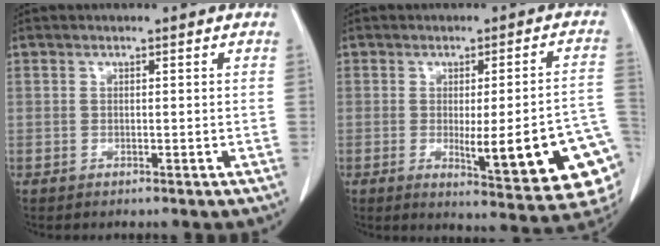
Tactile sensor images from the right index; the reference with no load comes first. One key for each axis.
{"total": 17.5, "fx": -4.8, "fy": 2.4, "fz": 16.7, "tx": -0.120, "ty": 0.001, "tz": -0.047}